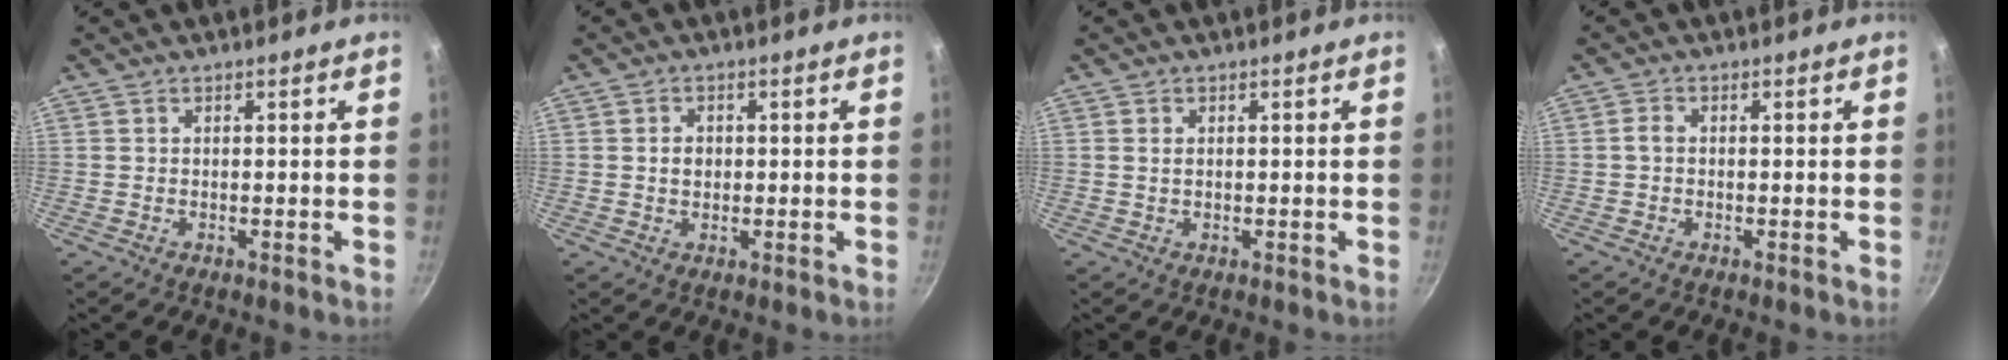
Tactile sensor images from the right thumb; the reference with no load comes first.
{"total": 2.3, "force": [0.2, 2.0, 1.2], "torque": [-0.010, 0.002, 0.002]}
{"total": 1.0, "force": [0.3, 0.7, 0.6], "torque": [-0.011, -0.001, 0.005]}
{"total": 1.5, "force": [-0.2, 1.1, 1.0], "torque": [-0.021, 0.009, -0.006]}